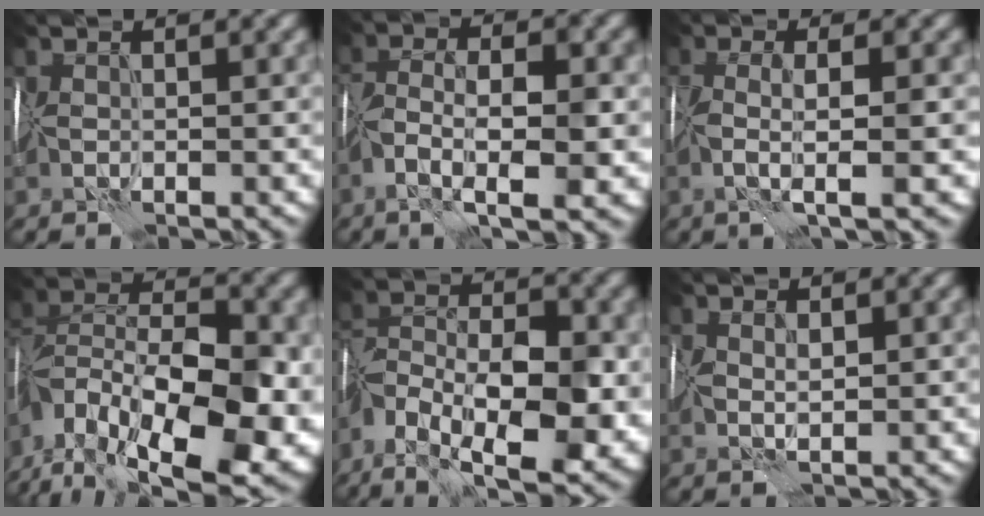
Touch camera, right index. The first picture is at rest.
{"total": 6.7, "force": [-2.0, 2.6, 5.8], "torque": [-0.101, 0.009, -0.038]}
{"total": 3.9, "force": [-0.4, 0.7, 3.8], "torque": [-0.063, -0.003, -0.009]}
{"total": 18.7, "force": [-9.2, 10.6, 12.4], "torque": [-0.221, -0.003, -0.136]}
{"total": 12.9, "force": [-6.3, 6.5, 9.2], "torque": [-0.167, -0.002, -0.109]}
{"total": 1.2, "force": [0.5, 0.6, 0.9], "torque": [-0.019, -0.002, 0.012]}